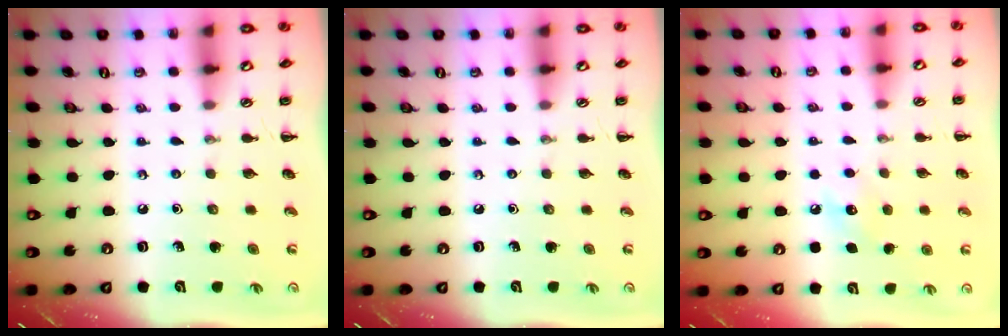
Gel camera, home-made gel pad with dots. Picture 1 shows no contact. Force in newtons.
{"total": 0.0}
{"total": 7.6, "press": 7.3, "slide": 2.2}